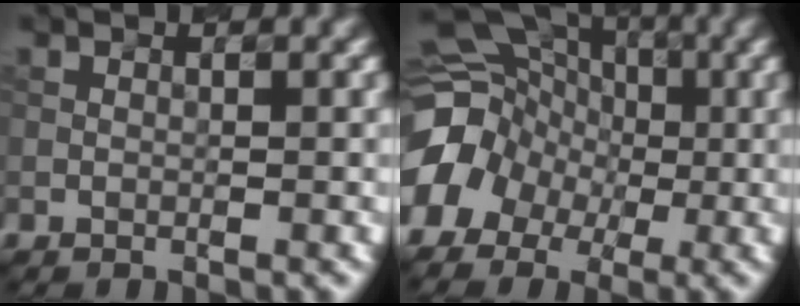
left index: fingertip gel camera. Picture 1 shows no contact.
{"total": 13.8, "force": [-3.3, 12.4, 5.2], "torque": [-0.117, 0.002, -0.077]}